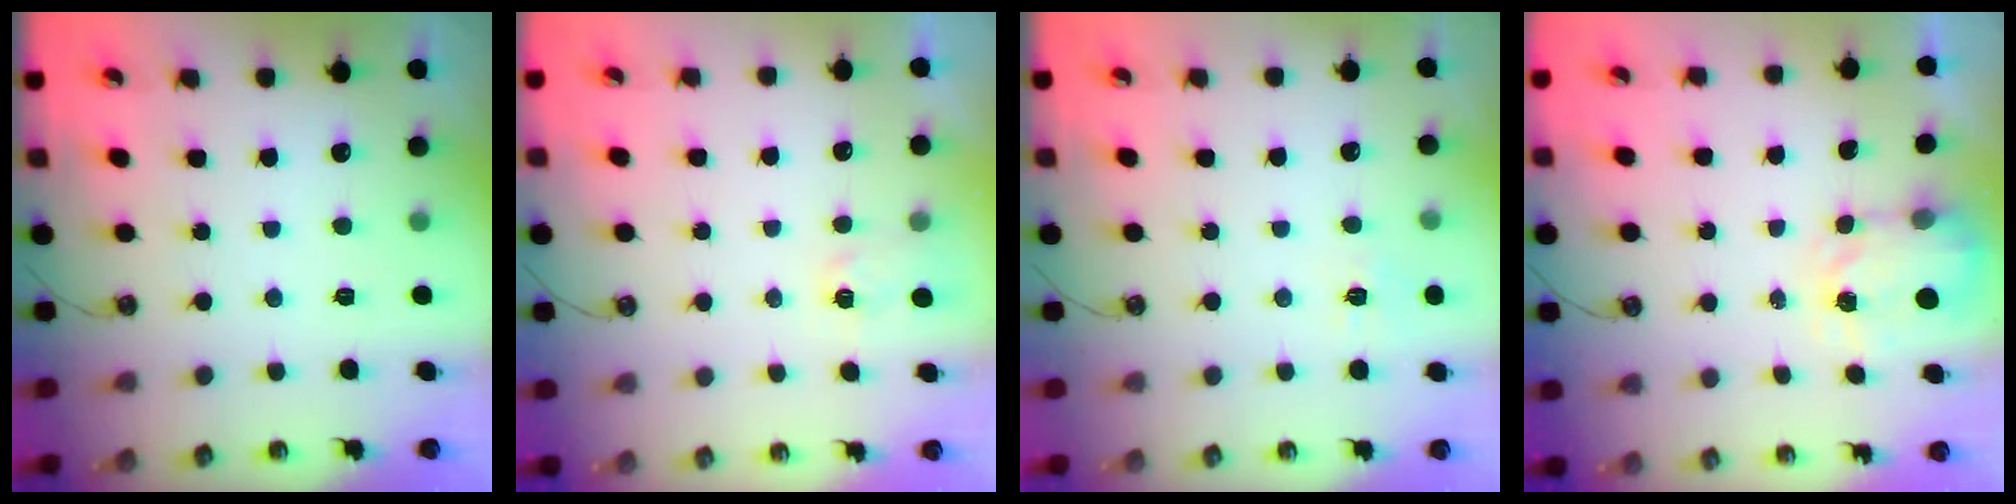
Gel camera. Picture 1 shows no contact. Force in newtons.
{"total": 2.9, "press": 2.9, "slide": 0.4}
{"total": 6.6, "press": 6.6, "slide": 0.5}
{"total": 4.0, "press": 3.9, "slide": 0.6}